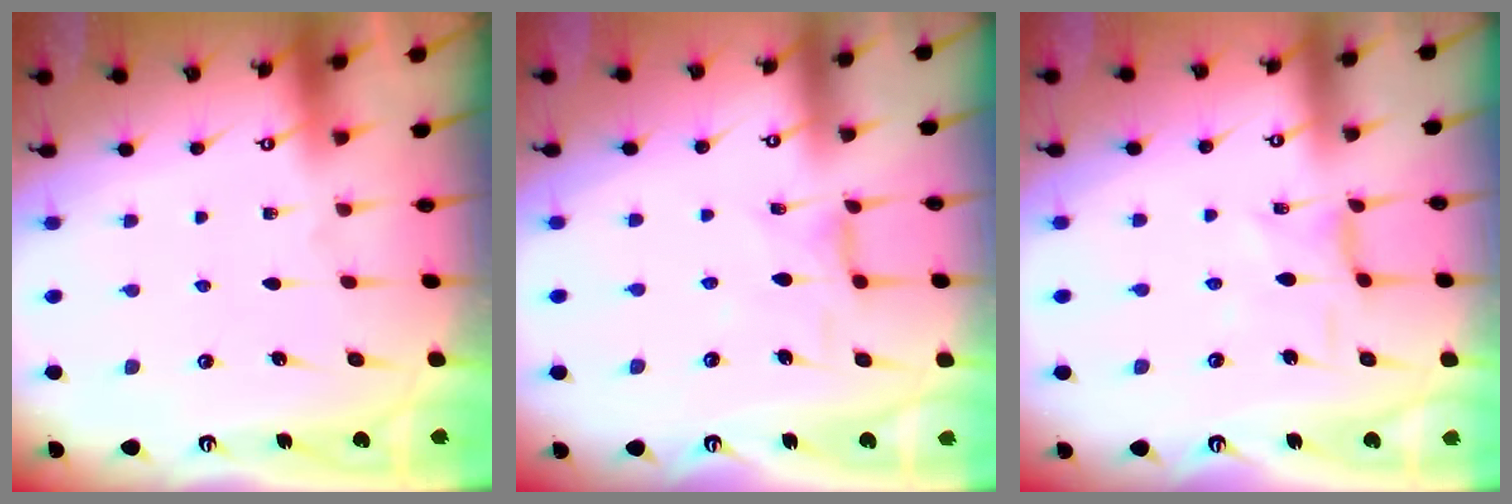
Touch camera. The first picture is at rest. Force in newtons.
{"total": 2.7, "press": 2.6, "slide": 0.5}
{"total": 2.7, "press": 2.6, "slide": 0.6}